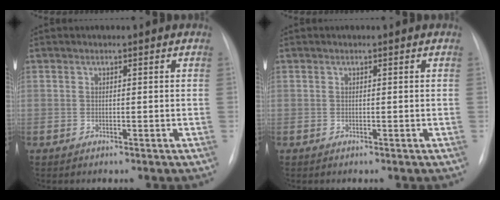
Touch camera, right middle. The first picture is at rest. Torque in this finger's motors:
{"motor_torque": [-0.01, 0.00, 0.00, 0.01]}